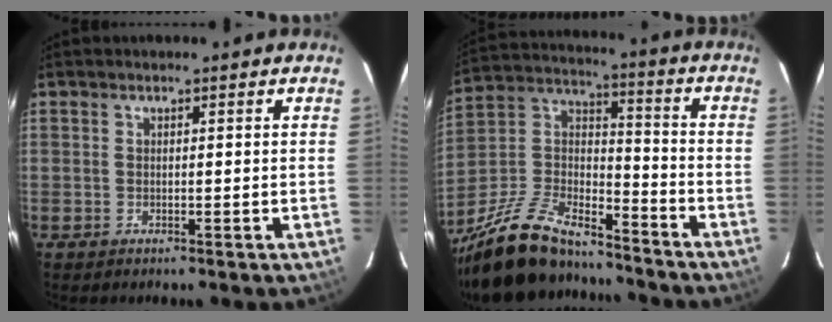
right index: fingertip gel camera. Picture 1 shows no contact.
{"total": 24.0, "force": [-18.7, 8.6, 12.3], "torque": [-0.262, 0.001, -0.317]}